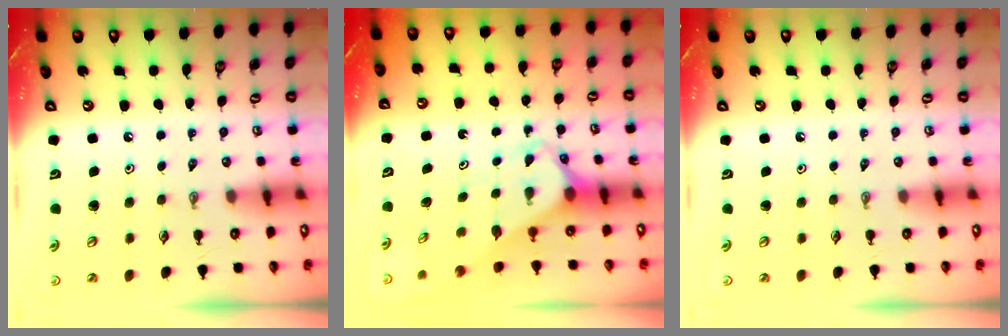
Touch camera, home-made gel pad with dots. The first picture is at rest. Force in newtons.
{"total": 2.7, "press": 2.7, "slide": 0.2}
{"total": 0.0}